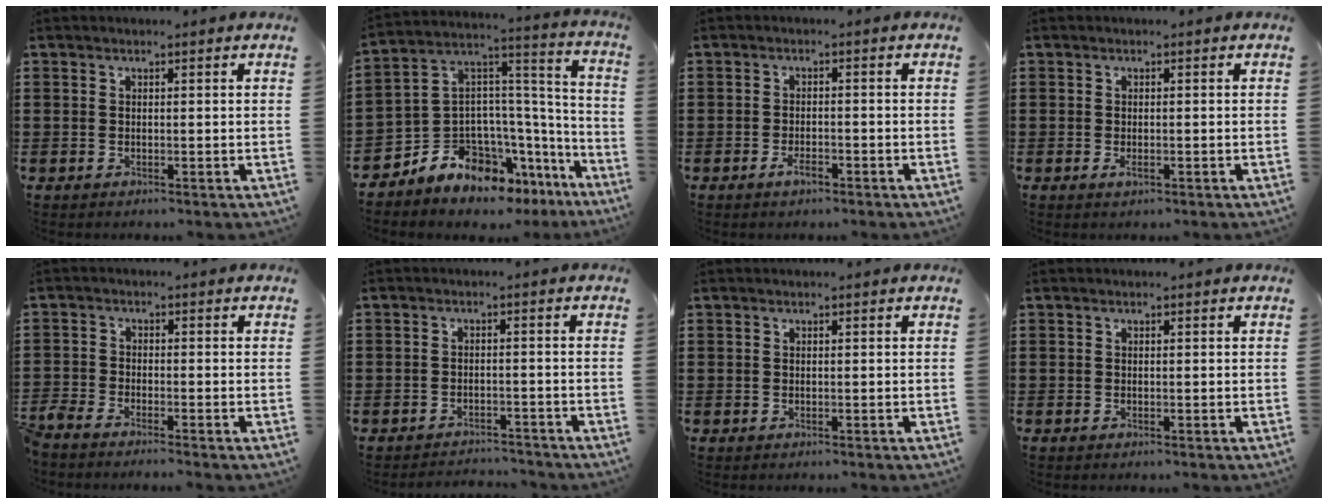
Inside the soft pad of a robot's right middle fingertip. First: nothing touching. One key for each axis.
{"total": 7.7, "fx": -6.9, "fy": 3.4, "fz": 0.5, "tx": -0.032, "ty": -0.009, "tz": -0.137}
{"total": 2.3, "fx": -1.4, "fy": 0.8, "fz": 1.7, "tx": -0.038, "ty": -0.002, "tz": -0.027}
{"total": 0.8, "fx": -0.2, "fy": 0.3, "fz": 0.8, "tx": -0.014, "ty": -0.003, "tz": -0.003}
{"total": 2.5, "fx": -2.5, "fy": 0.1, "fz": 0.5, "tx": -0.036, "ty": -0.010, "tz": -0.057}
{"total": 2.8, "fx": -2.8, "fy": 0.4, "fz": -0.4, "tx": -0.002, "ty": 0.001, "tz": -0.063}
{"total": 0.0}
{"total": 0.0}